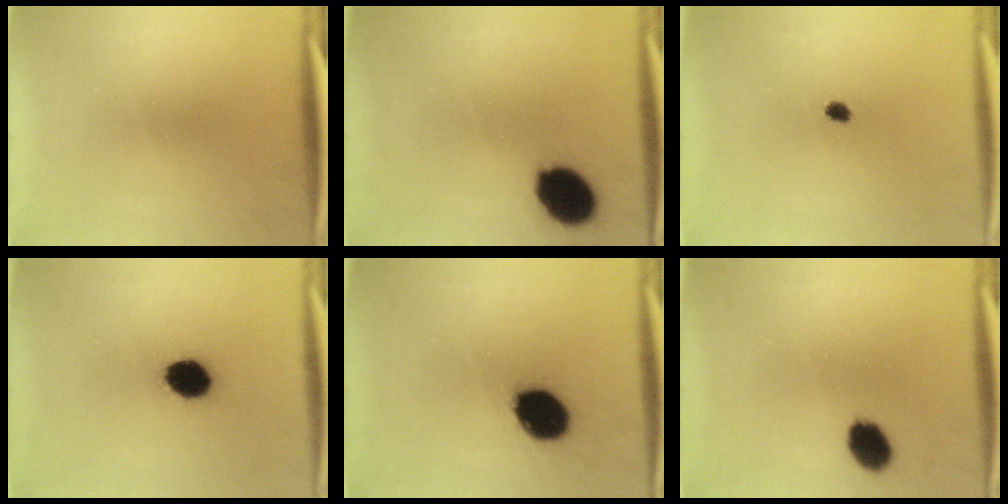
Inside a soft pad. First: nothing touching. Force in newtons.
{"total": 11.9}
{"total": 1.8}
{"total": 8.7}
{"total": 12.9}
{"total": 6.4}